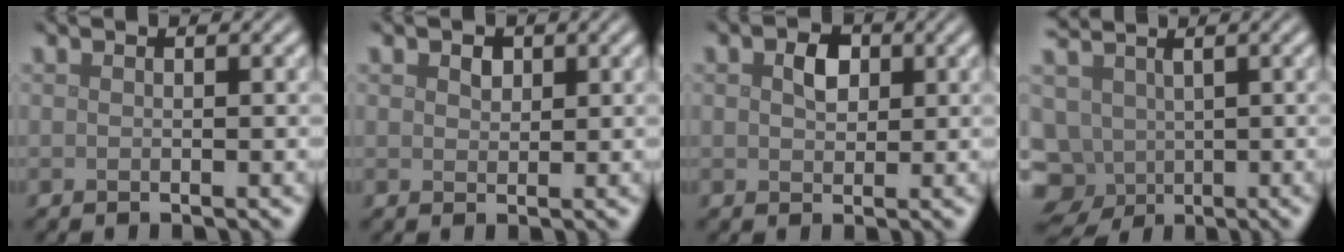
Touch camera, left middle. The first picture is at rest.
{"total": 1.0, "force": [0.6, 0.7, 0.4], "torque": [-0.008, -0.001, 0.010]}
{"total": 2.0, "force": [0.6, 1.5, 1.3], "torque": [-0.027, 0.002, 0.009]}
{"total": 7.9, "force": [-1.4, 6.4, 4.4], "torque": [-0.100, 0.000, -0.010]}